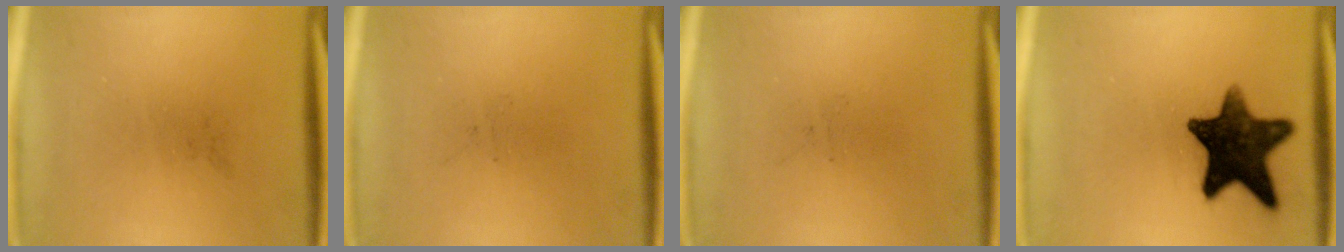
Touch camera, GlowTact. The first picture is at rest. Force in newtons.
{"total": 0.0}
{"total": 0.0}
{"total": 14.2}